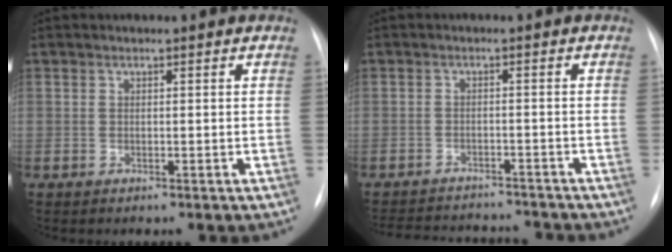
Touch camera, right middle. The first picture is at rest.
{"total": 13.9, "force": [-13.0, 3.2, 3.8], "torque": [-0.081, 0.005, -0.172]}